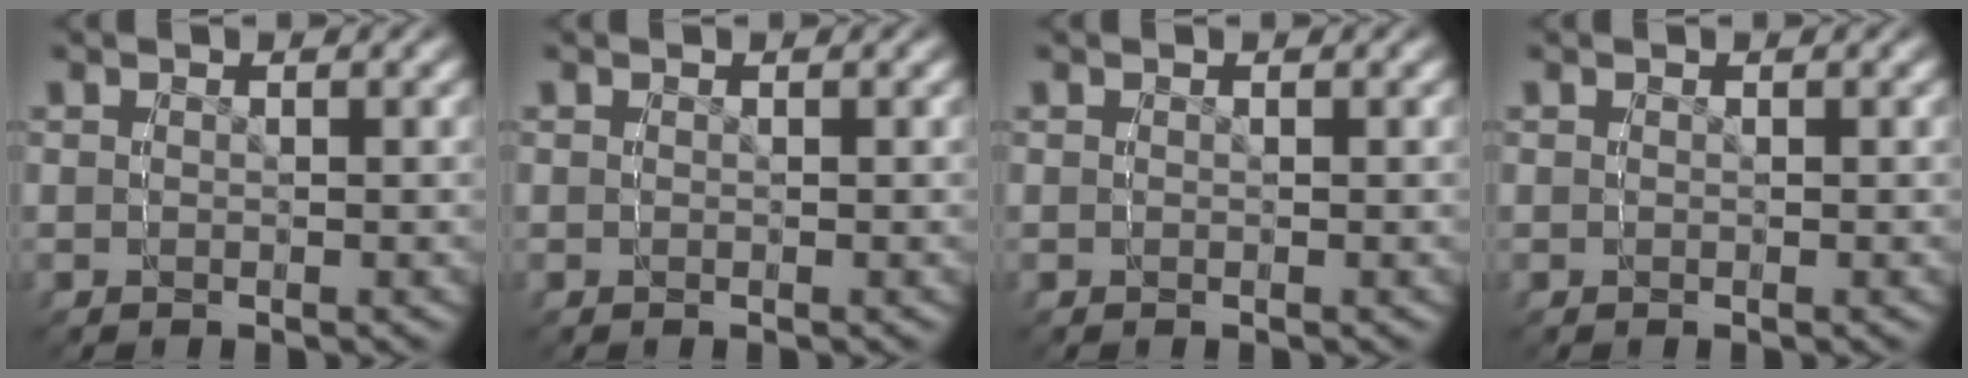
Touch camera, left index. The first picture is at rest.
{"total": 0.0}
{"total": 0.0}
{"total": 0.0}